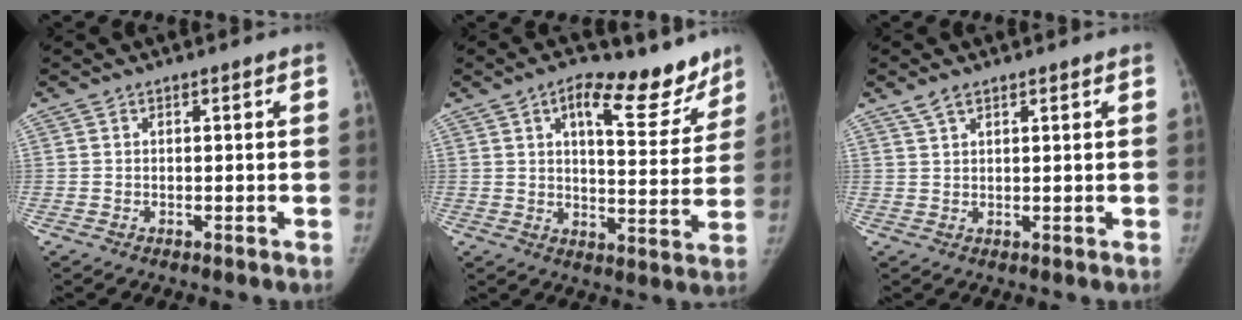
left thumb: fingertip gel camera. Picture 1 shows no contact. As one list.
[{"total": 14.3, "force": [9.6, 6.3, 8.5], "torque": [-0.061, -0.046, 0.136]}, {"total": 2.4, "force": [1.8, 0.9, 1.2], "torque": [-0.025, 0.002, 0.038]}]